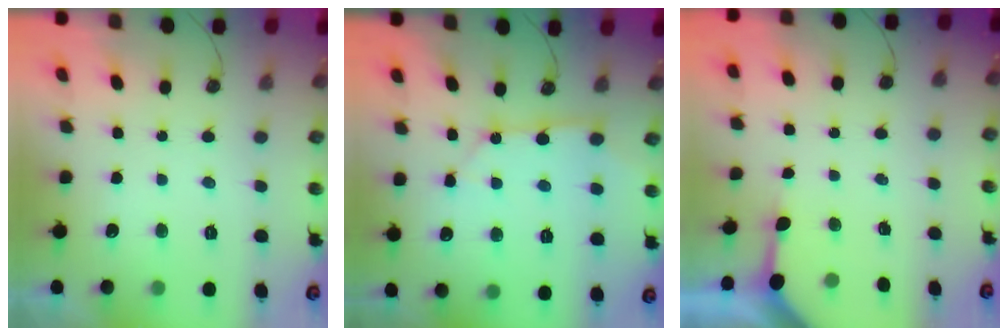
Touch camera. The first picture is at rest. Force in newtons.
{"total": 8.6, "press": 8.6, "slide": 0.8}
{"total": 3.6, "press": 3.6, "slide": 0.4}